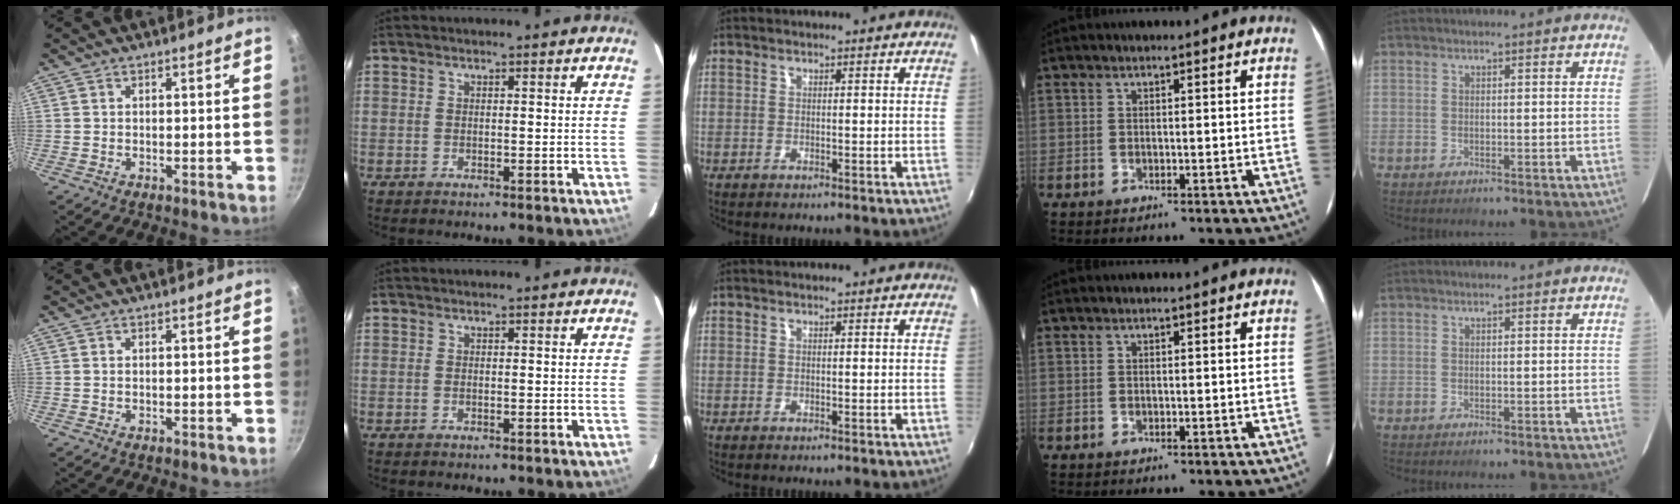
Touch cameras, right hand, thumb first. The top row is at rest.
{}